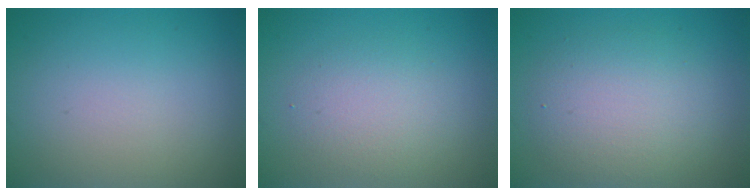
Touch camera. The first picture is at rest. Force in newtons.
{"total": 2.8, "press": 2.8, "slide": 0.2}
{"total": 4.8, "press": 4.8, "slide": 0.2}